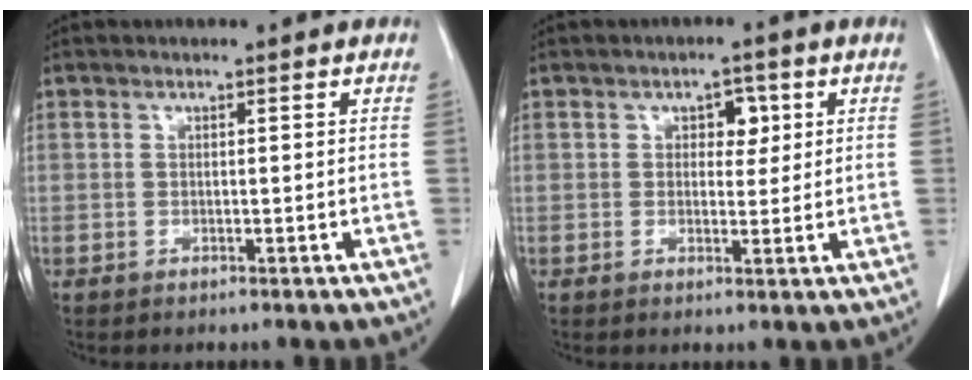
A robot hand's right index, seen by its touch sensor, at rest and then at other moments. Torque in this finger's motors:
{"motor_torque": [0.07, -0.01, 0.03, 0.01]}